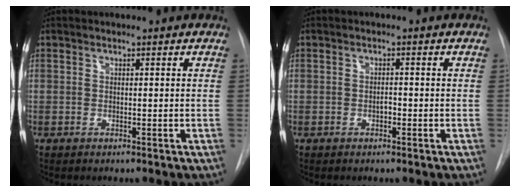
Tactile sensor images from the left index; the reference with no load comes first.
{"total": 1.0, "force": [-0.4, 0.5, 0.7], "torque": [-0.012, 0.003, -0.008]}